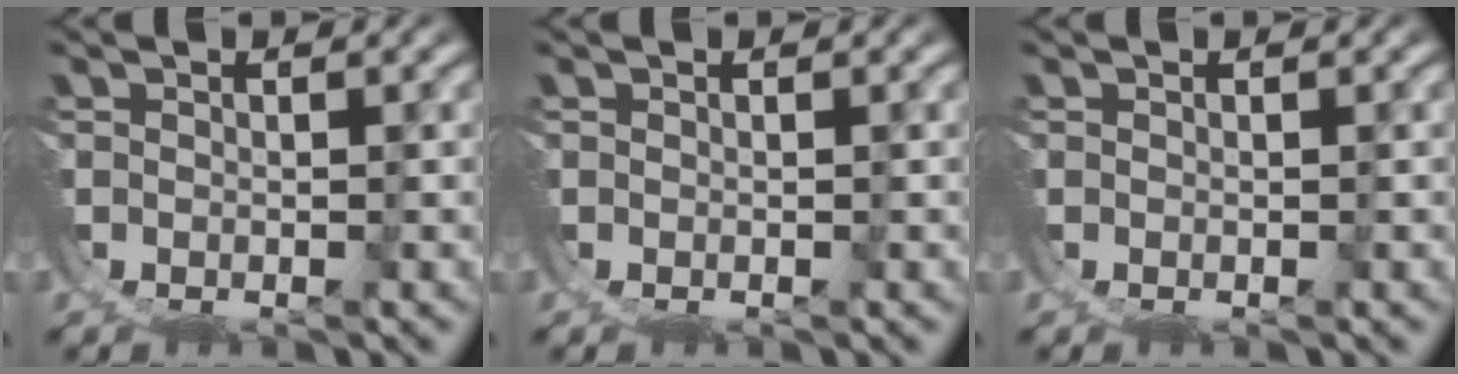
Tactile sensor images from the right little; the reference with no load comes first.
{"total": 0.0}
{"total": 0.0}